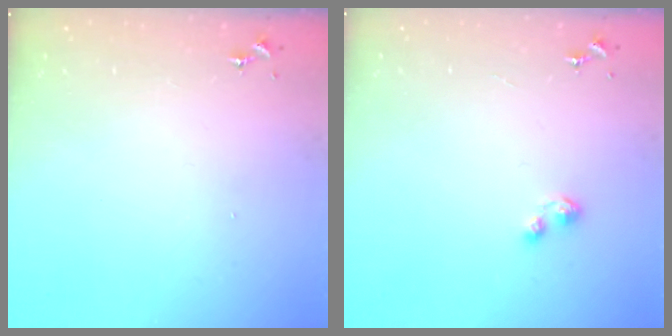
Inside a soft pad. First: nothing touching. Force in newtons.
{"total": 4.5, "press": 4.5, "slide": 0.4}